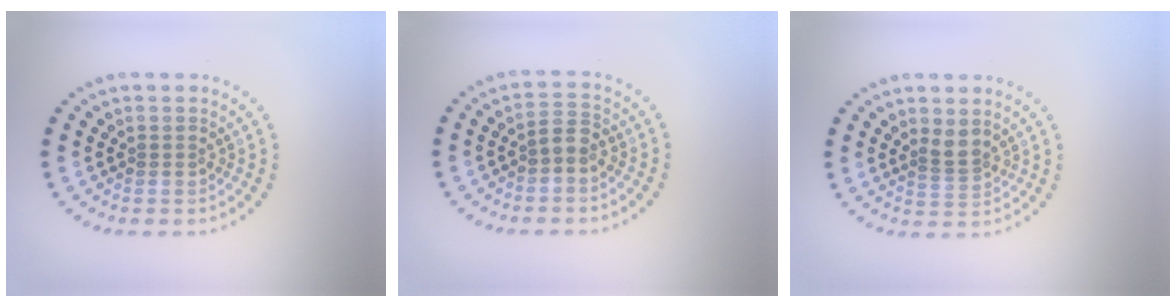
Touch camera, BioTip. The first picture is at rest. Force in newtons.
{"total": 1.6, "press": 1.4, "slide": 0.7}
{"total": 2.0, "press": 1.6, "slide": 1.2}